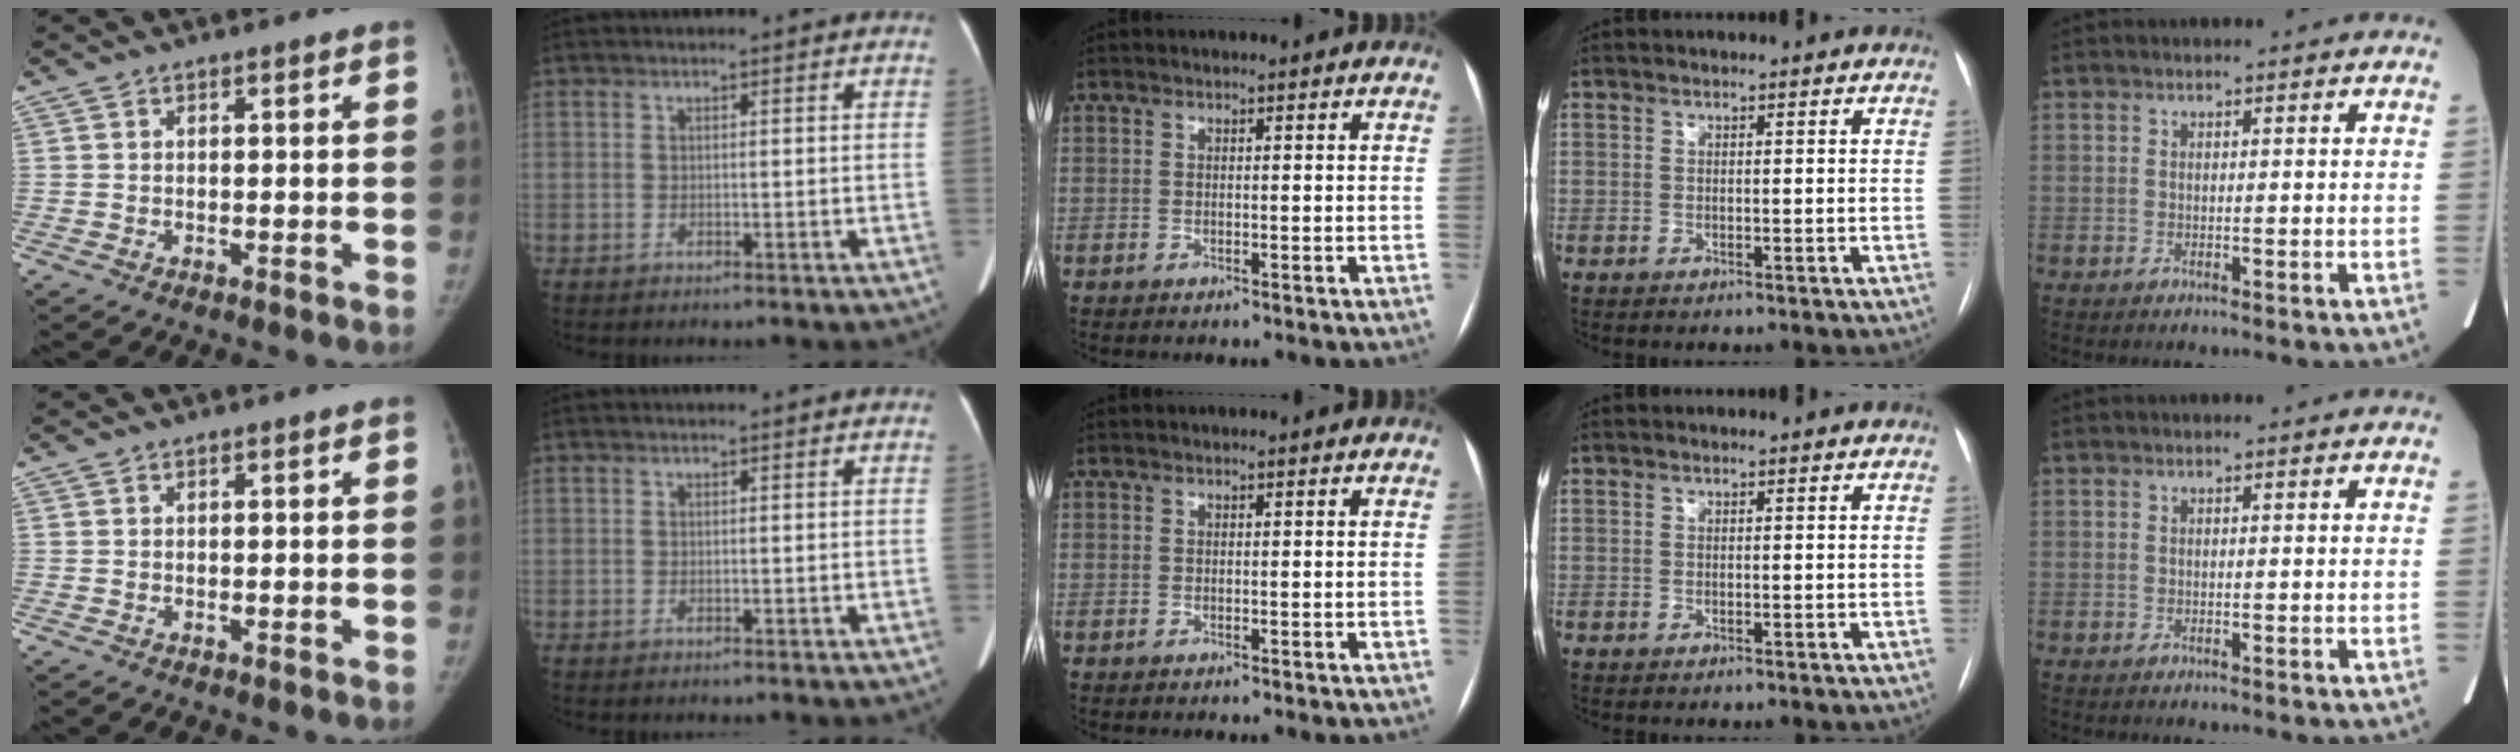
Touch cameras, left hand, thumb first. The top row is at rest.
{}